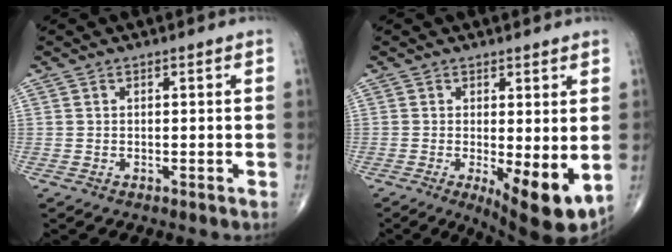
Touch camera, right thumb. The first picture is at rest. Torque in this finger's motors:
{"motor_torque": [1.23, 1.41, 0.55, -0.57, 0.31]}